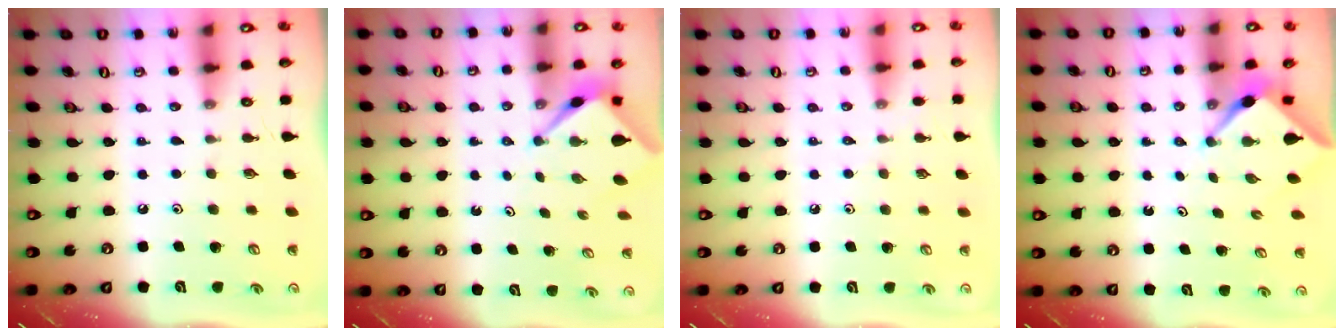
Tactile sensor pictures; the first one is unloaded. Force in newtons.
{"total": 2.7, "press": 2.7, "slide": 0.2}
{"total": 1.8, "press": 1.7, "slide": 0.4}
{"total": 3.1, "press": 3.1, "slide": 0.3}